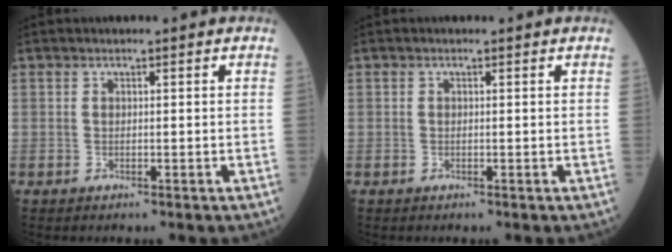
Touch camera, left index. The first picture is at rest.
{"total": 0.0}